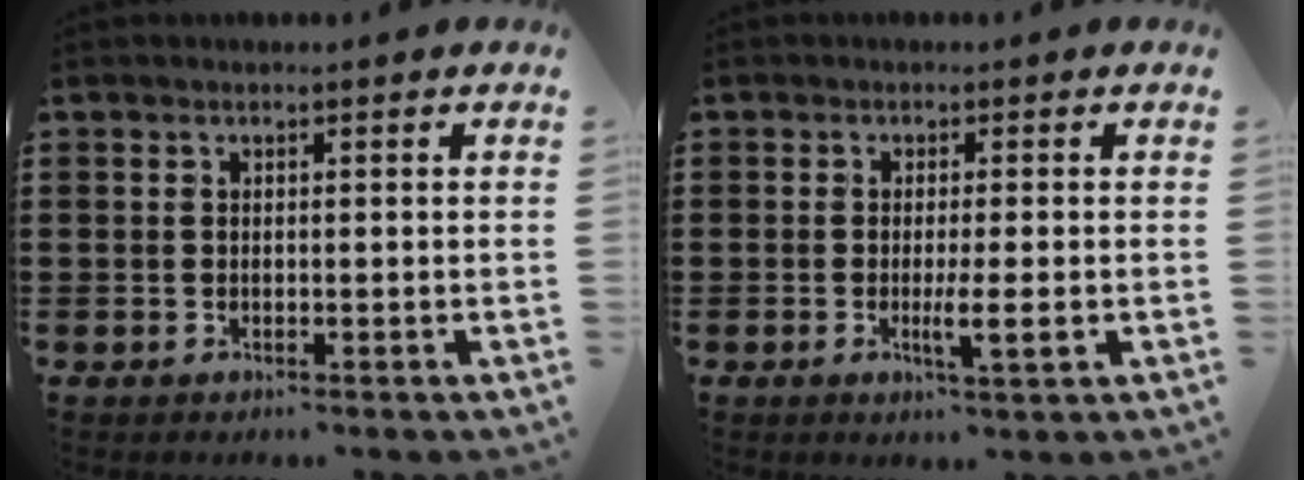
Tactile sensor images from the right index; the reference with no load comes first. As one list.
[{"total": 4.1, "force": [-1.0, 0.3, 4.0], "torque": [-0.065, -0.007, -0.017]}]